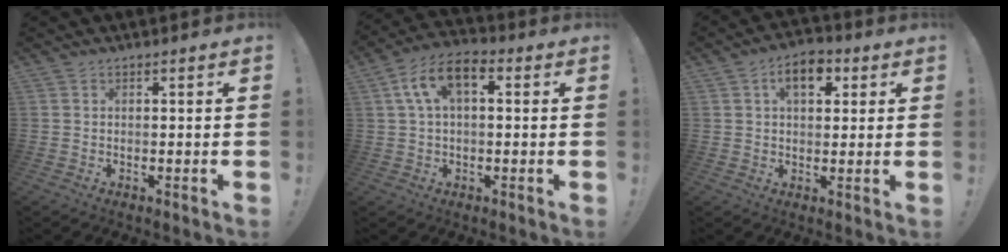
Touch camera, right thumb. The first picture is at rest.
{"total": 9.5, "force": [2.8, 5.2, 7.4], "torque": [-0.133, 0.009, 0.052]}
{"total": 8.3, "force": [3.2, 4.9, 5.9], "torque": [-0.074, 0.000, 0.054]}